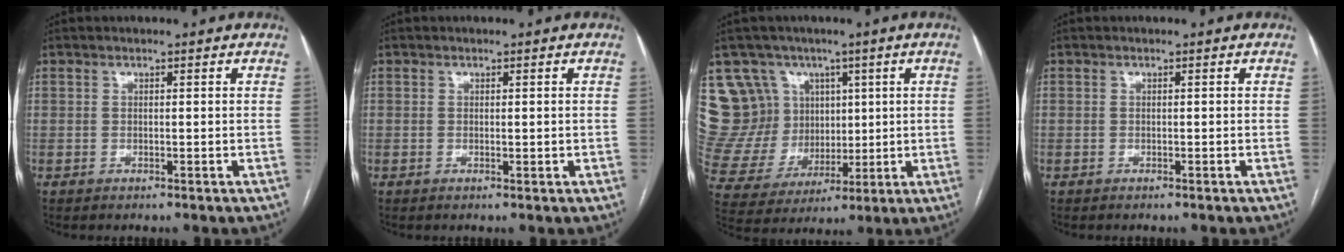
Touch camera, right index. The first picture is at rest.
{"total": 0.8, "force": [0.0, 0.4, 0.7], "torque": [-0.011, -0.001, 0.003]}
{"total": 15.7, "force": [6.9, 13.4, 4.2], "torque": [-0.118, 0.064, 0.159]}
{"total": 0.0}